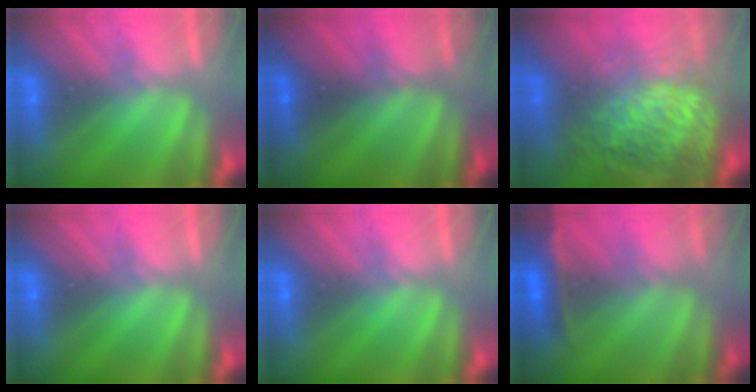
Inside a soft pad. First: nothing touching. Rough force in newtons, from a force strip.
{"total": 2.8}
{"total": 8.1}
{"total": 0.0}
{"total": 0.0}
{"total": 2.4}